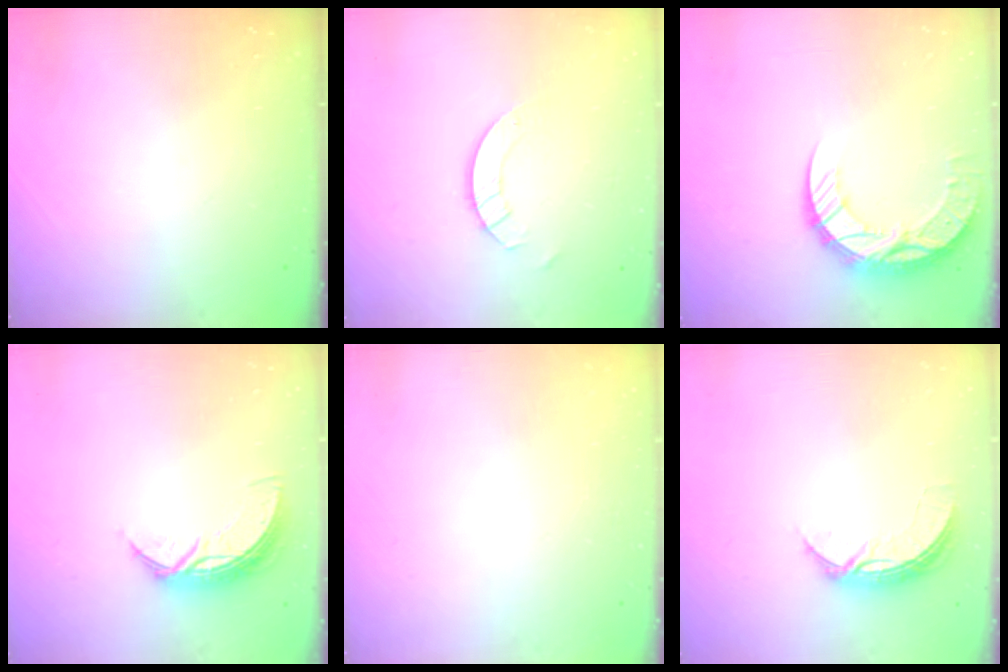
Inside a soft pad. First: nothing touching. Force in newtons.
{"total": 3.5, "press": 3.5, "slide": 0.3}
{"total": 13.3, "press": 13.2, "slide": 1.0}
{"total": 8.8, "press": 8.8, "slide": 0.4}
{"total": 0.0}
{"total": 6.8, "press": 6.8, "slide": 0.7}